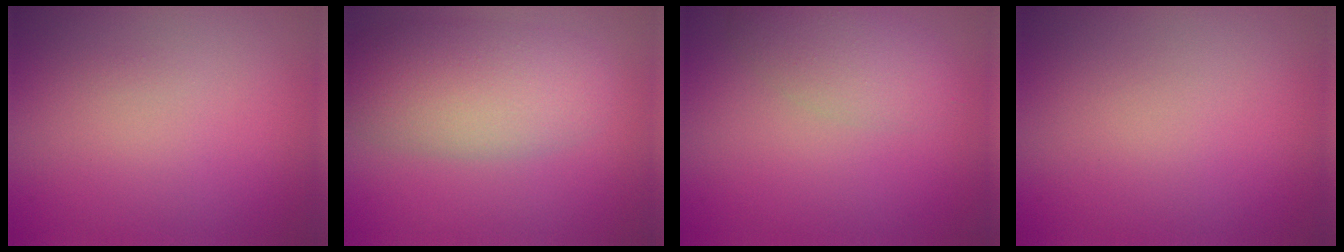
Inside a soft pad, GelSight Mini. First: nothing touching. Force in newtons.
{"total": 5.9, "press": 5.9, "slide": 0.6}
{"total": 3.4, "press": 3.4, "slide": 0.3}
{"total": 0.0}